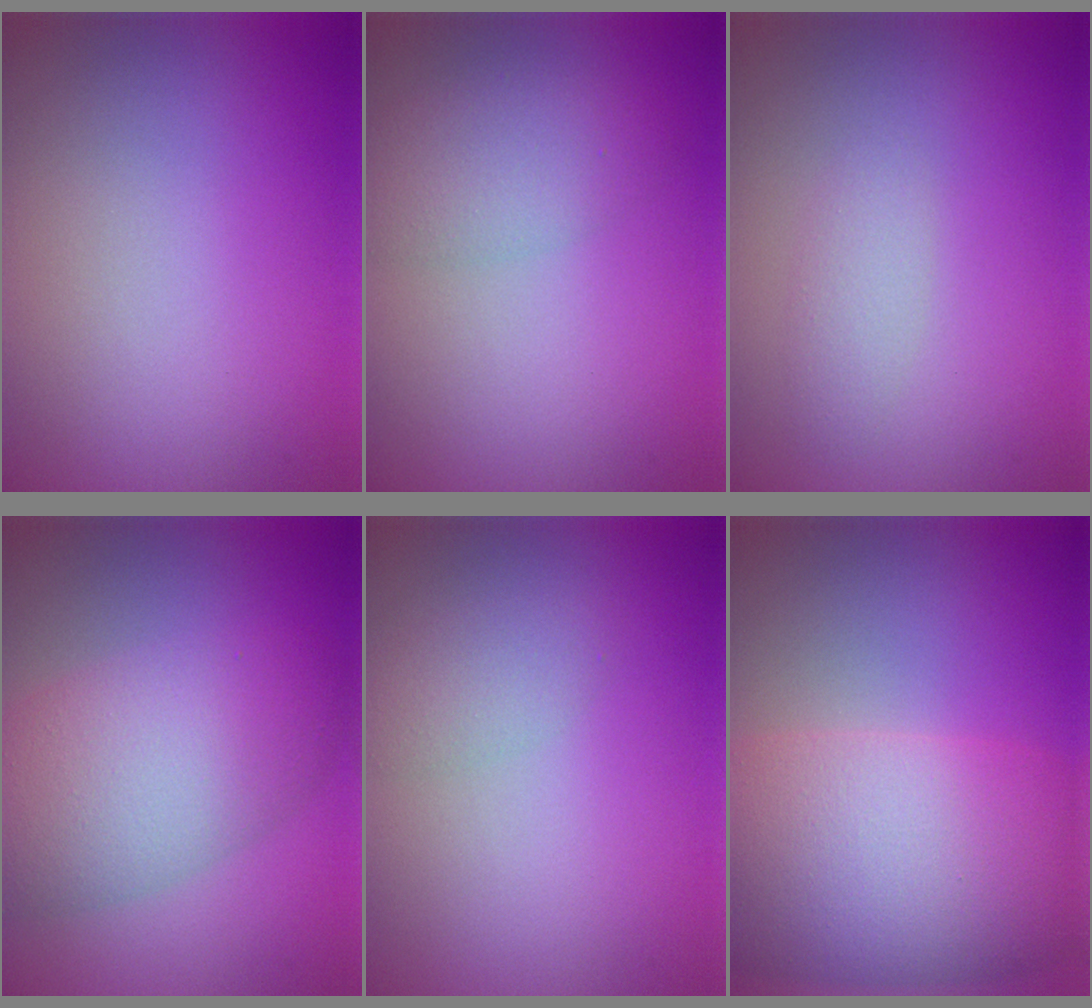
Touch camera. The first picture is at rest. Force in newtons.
{"total": 3.0, "press": 3.0, "slide": 0.1}
{"total": 1.4, "press": 1.4, "slide": 0.1}
{"total": 7.9, "press": 7.9, "slide": 0.1}
{"total": 1.7, "press": 1.7, "slide": 0.0}
{"total": 12.1, "press": 12.0, "slide": 0.8}